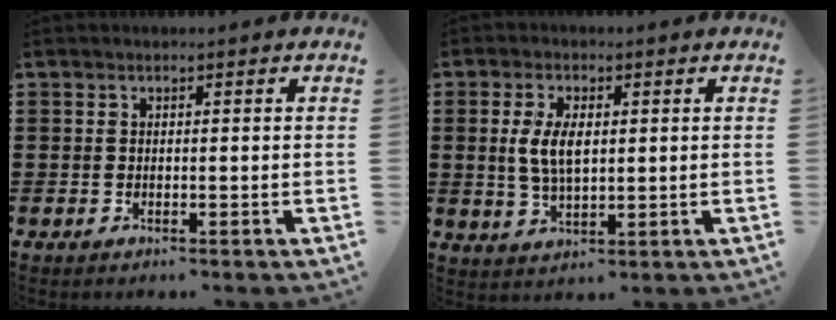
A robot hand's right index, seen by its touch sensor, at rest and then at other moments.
{"total": 5.6, "force": [0.7, 2.7, 4.9], "torque": [-0.106, 0.007, 0.009]}